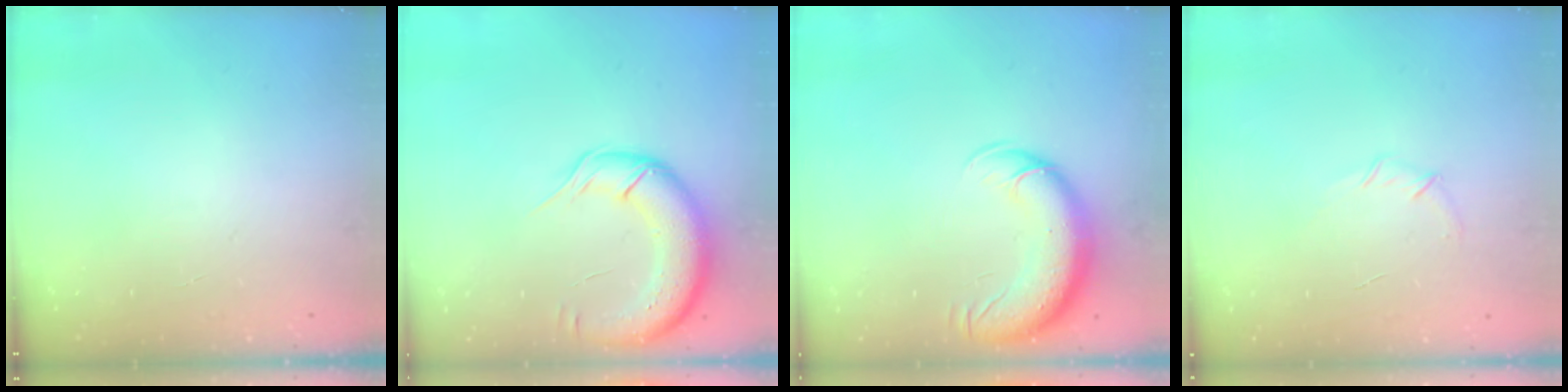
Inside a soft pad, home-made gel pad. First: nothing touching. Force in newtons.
{"total": 14.3, "press": 13.8, "slide": 3.5}
{"total": 12.2, "press": 11.8, "slide": 3.2}
{"total": 5.6, "press": 5.4, "slide": 1.6}